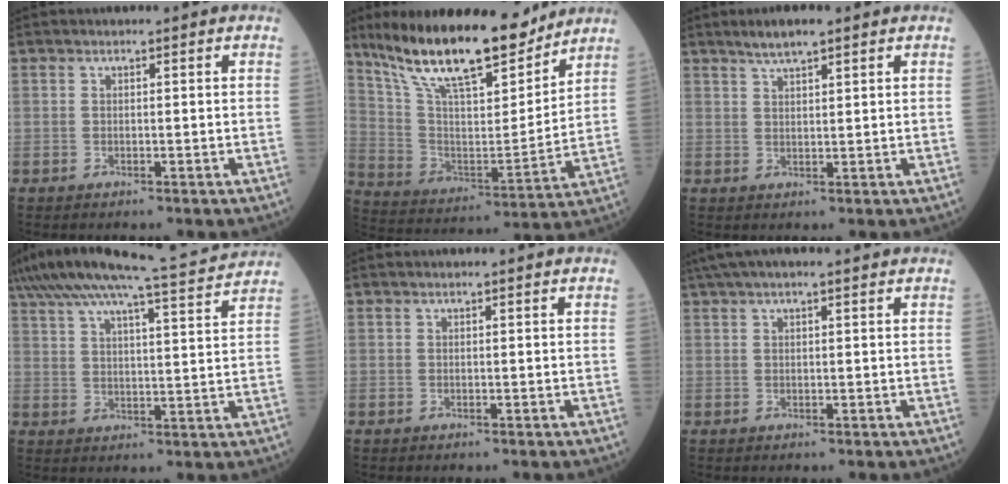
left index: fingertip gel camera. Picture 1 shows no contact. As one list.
[{"total": 20.1, "force": [16.0, 4.5, 11.2], "torque": [-0.195, 0.000, 0.284]}, {"total": 3.9, "force": [2.9, 0.5, 2.5], "torque": [-0.051, 0.012, 0.054]}, {"total": 17.0, "force": [15.4, -0.6, 7.3], "torque": [-0.139, 0.001, 0.219]}, {"total": 0.0}, {"total": 6.8, "force": [5.4, 0.4, 4.2], "torque": [-0.072, 0.045, 0.083]}]